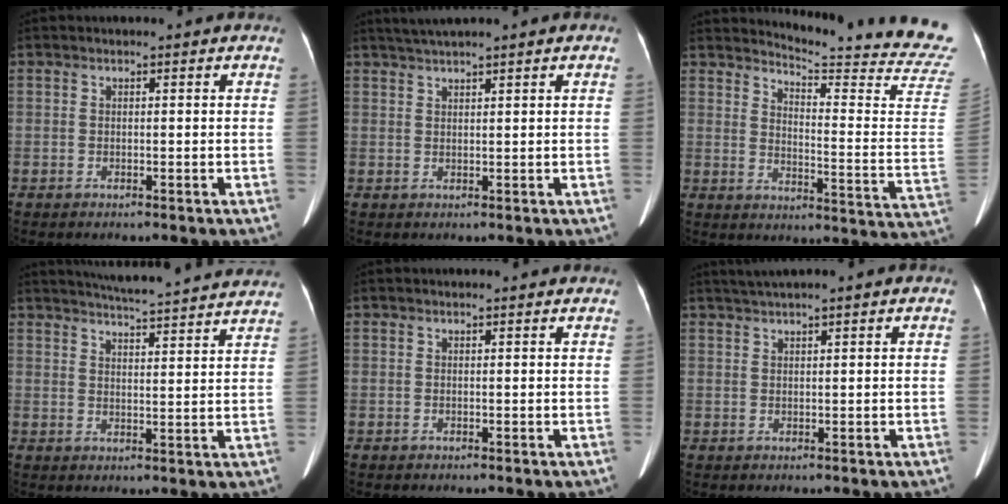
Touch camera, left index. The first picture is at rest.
{"total": 3.8, "force": [3.1, -0.4, 2.2], "torque": [-0.043, 0.026, 0.060]}
{"total": 20.4, "force": [19.8, -1.8, 4.6], "torque": [-0.076, -0.174, 0.223]}
{"total": 18.3, "force": [17.1, 0.2, 6.4], "torque": [-0.102, -0.008, 0.216]}
{"total": 1.2, "force": [1.1, 0.1, 0.4], "torque": [-0.014, 0.009, 0.012]}
{"total": 3.1, "force": [2.3, -0.3, 2.1], "torque": [-0.046, 0.023, 0.047]}